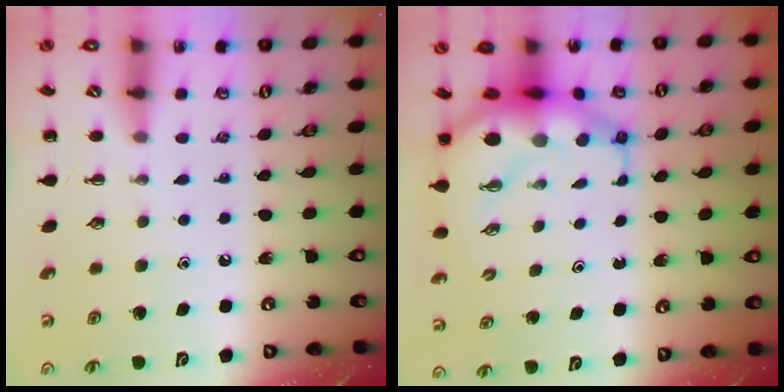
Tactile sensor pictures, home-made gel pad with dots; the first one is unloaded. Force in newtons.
{"total": 8.7, "press": 8.4, "slide": 2.0}